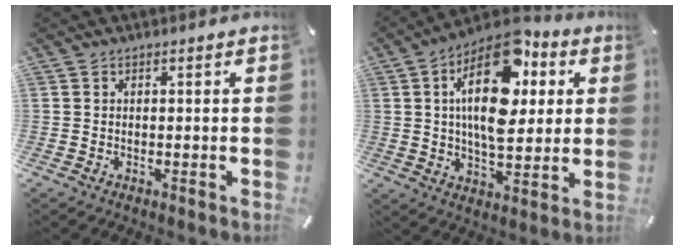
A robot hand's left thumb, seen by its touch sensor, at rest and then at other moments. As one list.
[{"total": 20.7, "force": [6.6, 11.3, 16.0], "torque": [-0.276, -0.024, 0.106]}]